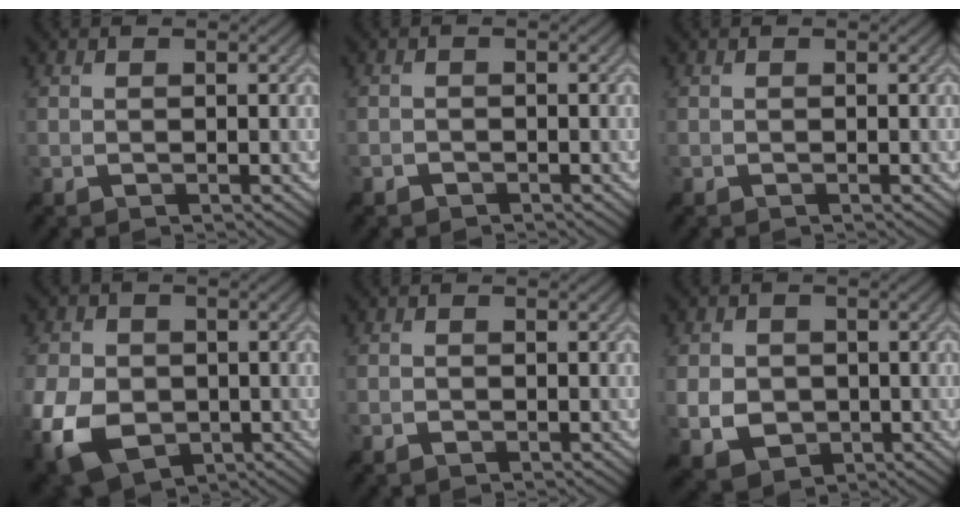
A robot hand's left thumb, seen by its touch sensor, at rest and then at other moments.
{"total": 1.1, "force": [-0.9, 0.6, 0.1], "torque": [-0.001, -0.002, -0.019]}
{"total": 0.0}
{"total": 10.0, "force": [-3.4, 7.0, 6.3], "torque": [-0.164, -0.029, -0.063]}
{"total": 0.8, "force": [-0.6, 0.4, 0.3], "torque": [-0.005, -0.002, -0.010]}
{"total": 4.8, "force": [-0.8, 3.8, 2.8], "torque": [-0.071, -0.012, -0.014]}